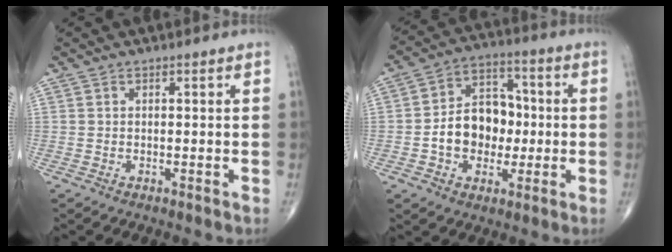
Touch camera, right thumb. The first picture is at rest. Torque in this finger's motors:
{"motor_torque": [1.39, 1.29, 1.09, -0.06, 0.11]}